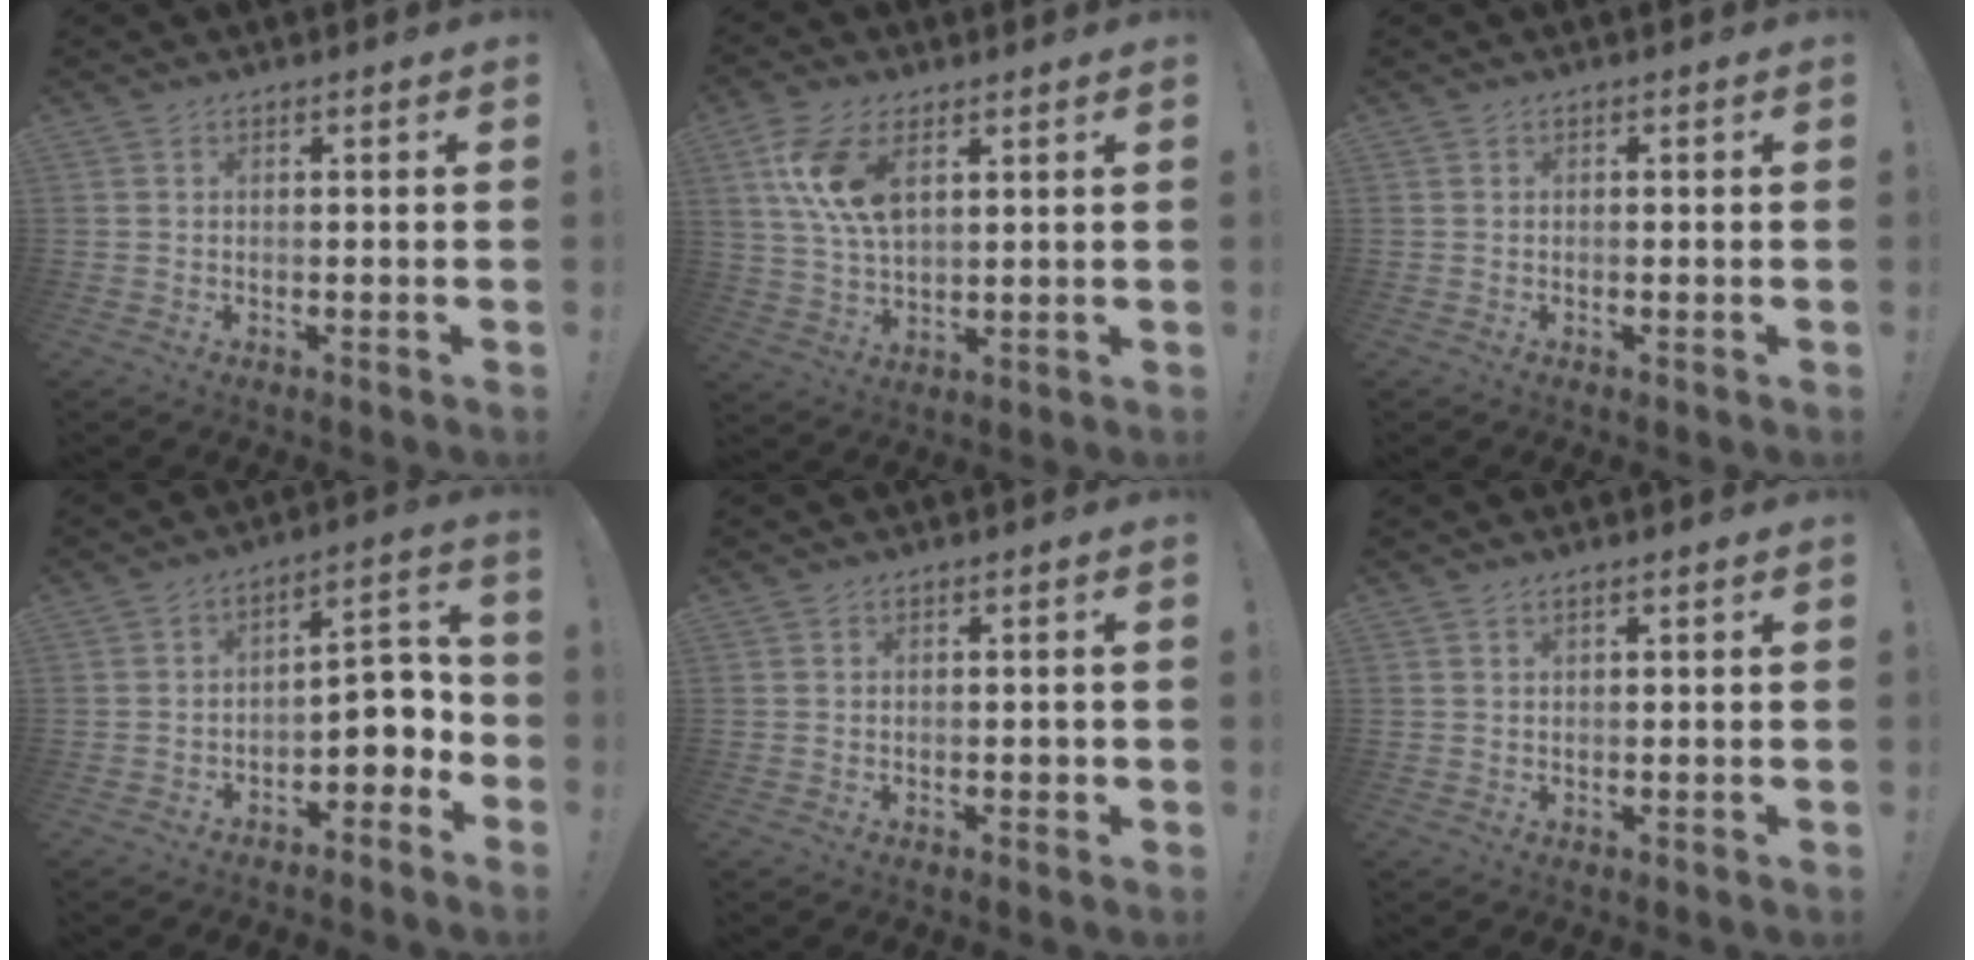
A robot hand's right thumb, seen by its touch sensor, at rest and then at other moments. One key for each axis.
{"total": 11.8, "fx": 4.9, "fy": 6.1, "fz": 8.8, "tx": -0.176, "ty": -0.014, "tz": 0.091}
{"total": 0.0}
{"total": 7.3, "fx": -2.2, "fy": 4.8, "fz": 5.1, "tx": -0.053, "ty": 0.009, "tz": -0.036}
{"total": 1.2, "fx": -0.2, "fy": 0.9, "fz": 0.7, "tx": -0.012, "ty": 0.005, "tz": -0.004}
{"total": 1.1, "fx": 0.6, "fy": -0.1, "fz": 1.0, "tx": -0.020, "ty": 0.000, "tz": 0.010}